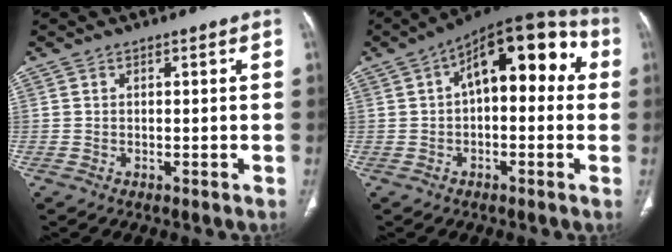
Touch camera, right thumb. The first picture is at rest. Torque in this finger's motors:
{"motor_torque": [1.38, 3.09, 1.25, 0.01, 0.15]}